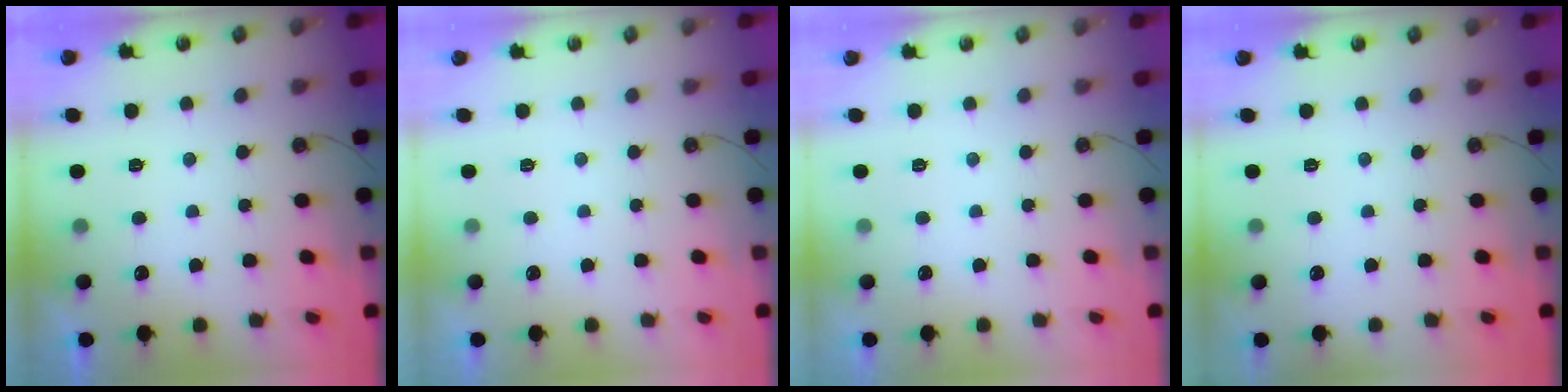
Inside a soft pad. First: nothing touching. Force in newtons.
{"total": 0.0}
{"total": 0.0}
{"total": 0.0}